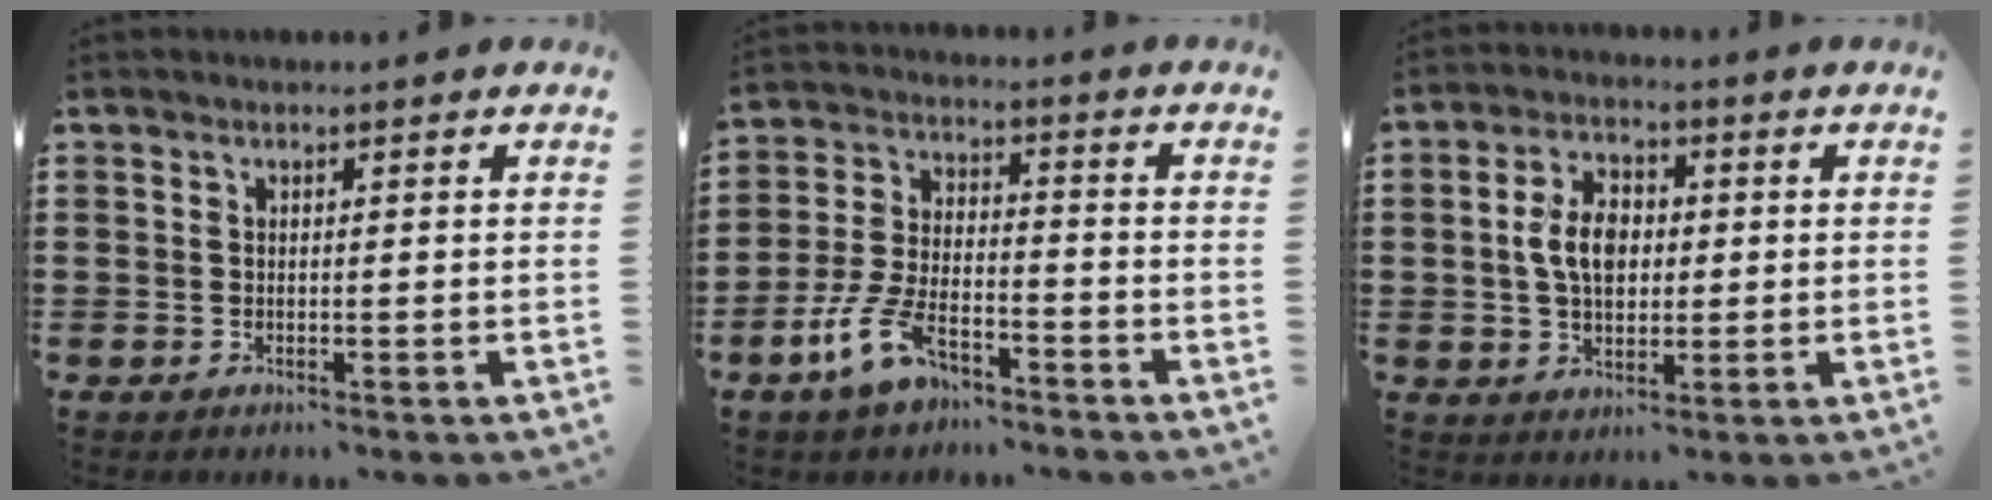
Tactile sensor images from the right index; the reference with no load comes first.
{"total": 8.3, "force": [-5.4, 3.4, 5.2], "torque": [-0.132, 0.003, -0.107]}
{"total": 6.8, "force": [0.3, 4.3, 5.2], "torque": [-0.122, 0.013, -0.001]}